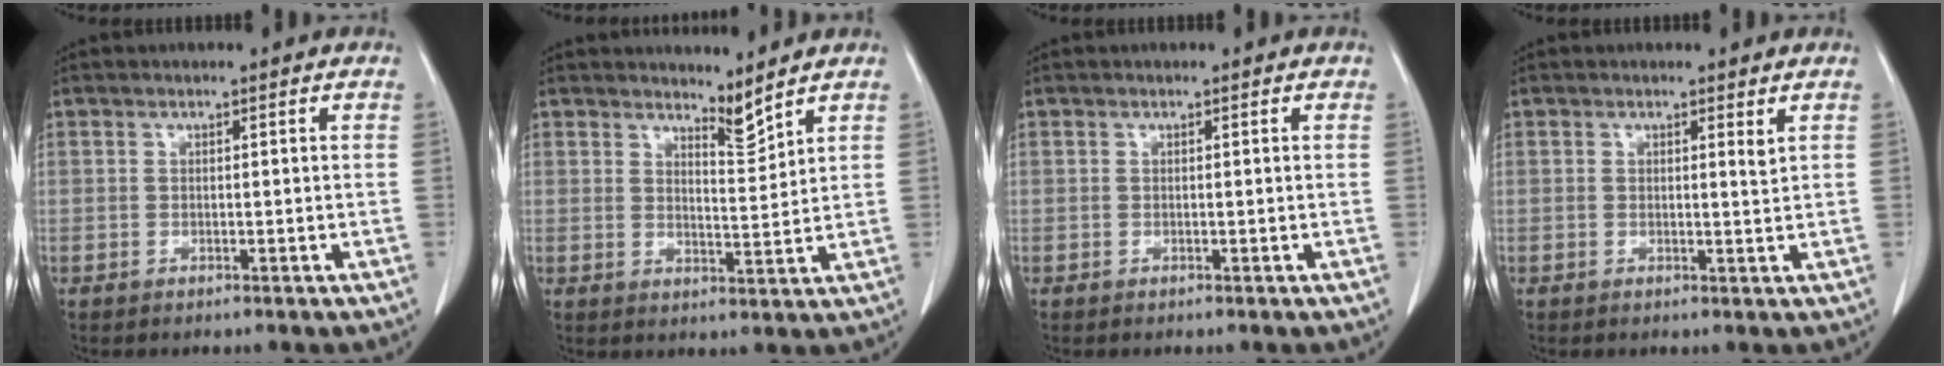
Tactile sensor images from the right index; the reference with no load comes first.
{"total": 3.4, "force": [3.3, -0.1, 0.9], "torque": [-0.018, -0.018, 0.060]}
{"total": 0.0}
{"total": 1.1, "force": [0.8, 0.0, 0.8], "torque": [-0.015, -0.009, 0.008]}